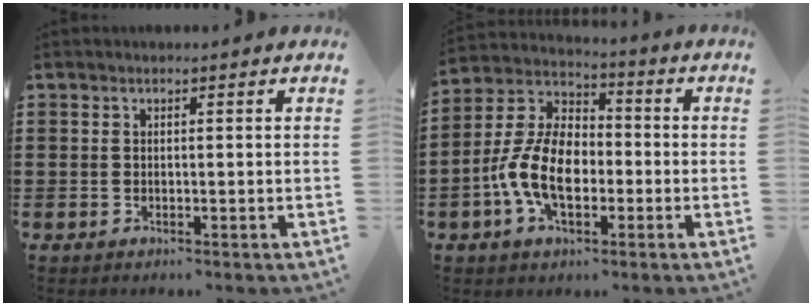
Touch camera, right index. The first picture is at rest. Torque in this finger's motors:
{"motor_torque": [2.14, 0.00, 1.05, 0.21]}